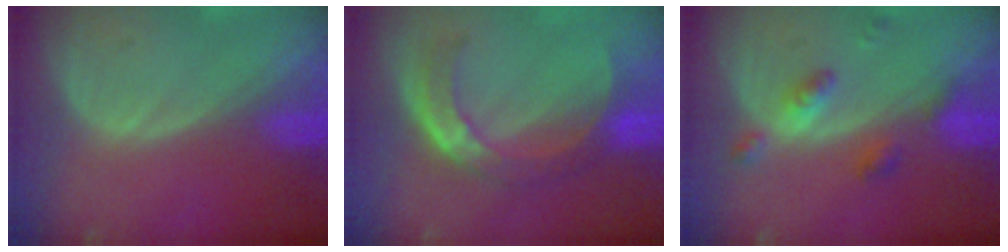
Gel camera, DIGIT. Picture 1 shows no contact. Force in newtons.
{"total": 8.1, "press": 6.8, "slide": 4.4}
{"total": 4.2, "press": 4.2, "slide": 0.2}